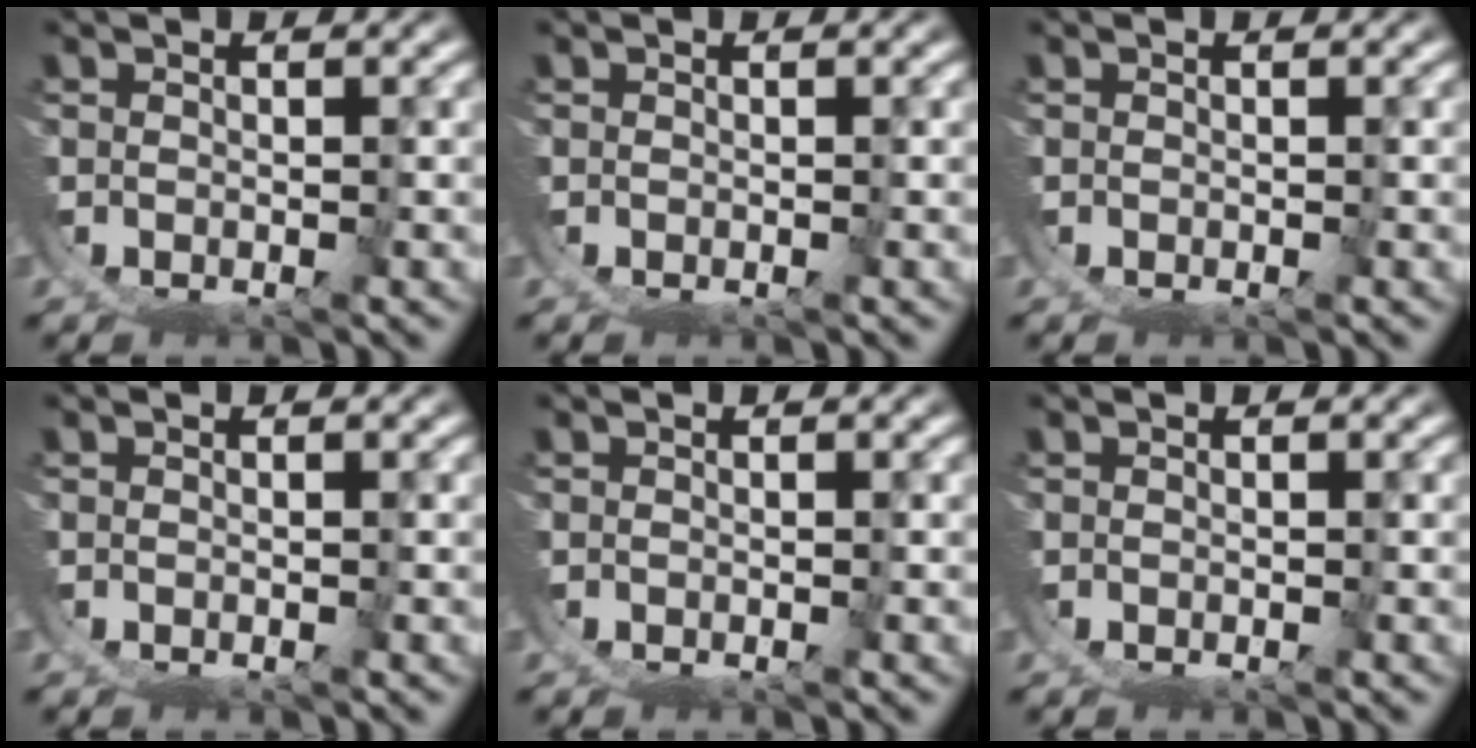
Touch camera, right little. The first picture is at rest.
{"total": 0.0}
{"total": 0.0}
{"total": 0.0}
{"total": 0.0}
{"total": 0.0}